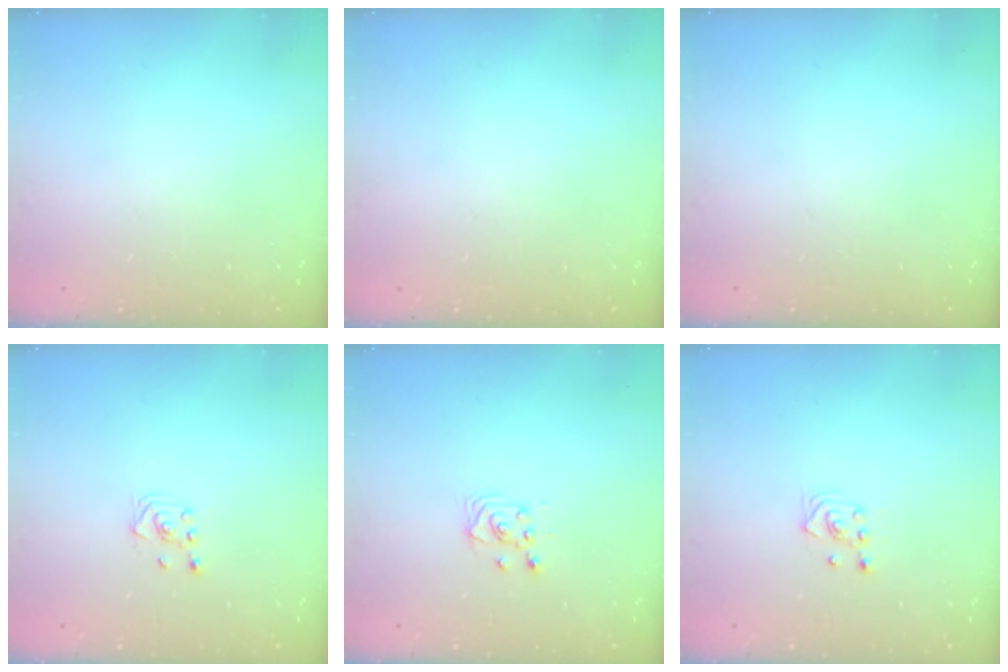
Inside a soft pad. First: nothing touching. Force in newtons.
{"total": 0.0}
{"total": 0.0}
{"total": 2.3, "press": 2.2, "slide": 0.8}
{"total": 3.5, "press": 3.5, "slide": 0.4}
{"total": 3.0, "press": 2.6, "slide": 1.5}